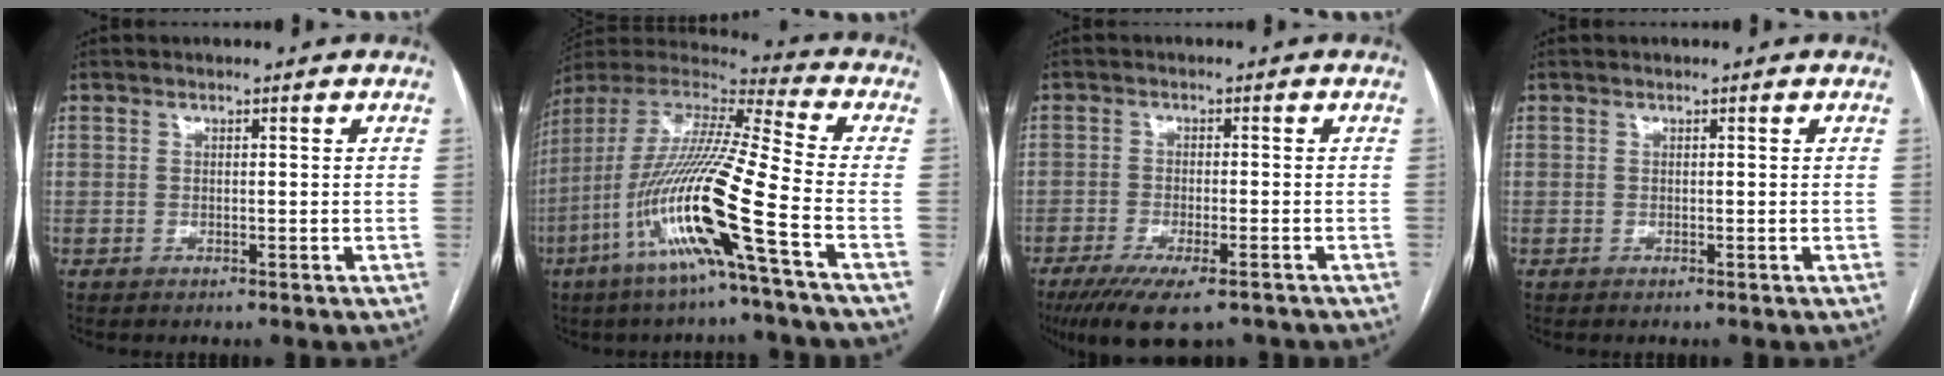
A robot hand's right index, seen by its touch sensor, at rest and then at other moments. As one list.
[{"total": 19.5, "force": [-7.5, -0.8, 18.0], "torque": [-0.373, -0.023, -0.155]}, {"total": 11.0, "force": [-8.1, 2.7, 7.0], "torque": [-0.103, -0.017, -0.124]}, {"total": 0.0}]